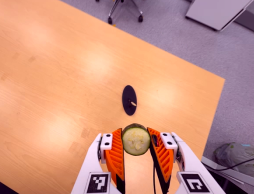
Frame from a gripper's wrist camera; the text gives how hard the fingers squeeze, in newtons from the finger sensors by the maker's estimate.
{"total": 11.4, "left": 11.9, "right": 10.9}